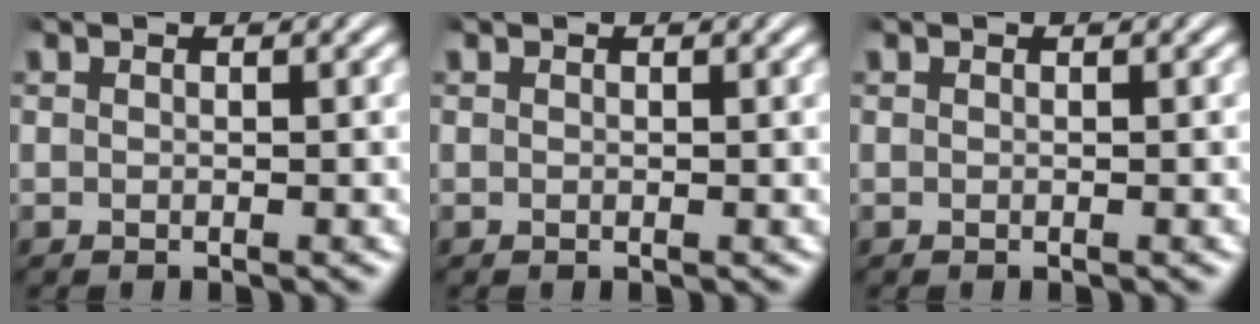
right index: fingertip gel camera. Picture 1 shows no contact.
{"total": 0.0}
{"total": 0.0}